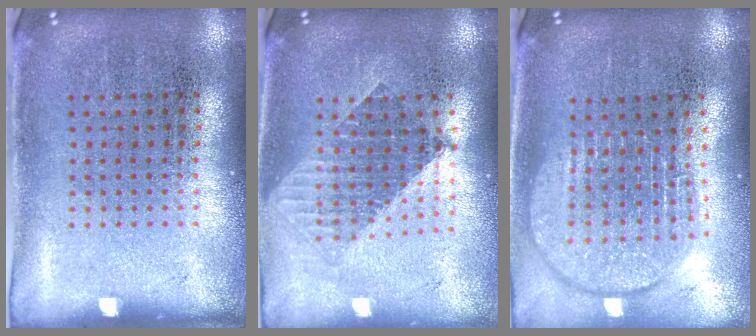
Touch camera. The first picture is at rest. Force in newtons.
{"total": 1.6, "press": 1.3, "slide": 0.8}
{"total": 1.9, "press": 1.5, "slide": 1.1}